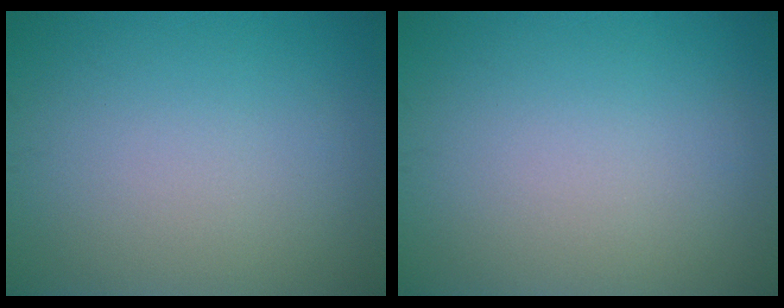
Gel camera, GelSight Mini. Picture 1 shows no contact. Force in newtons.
{"total": 0.0}